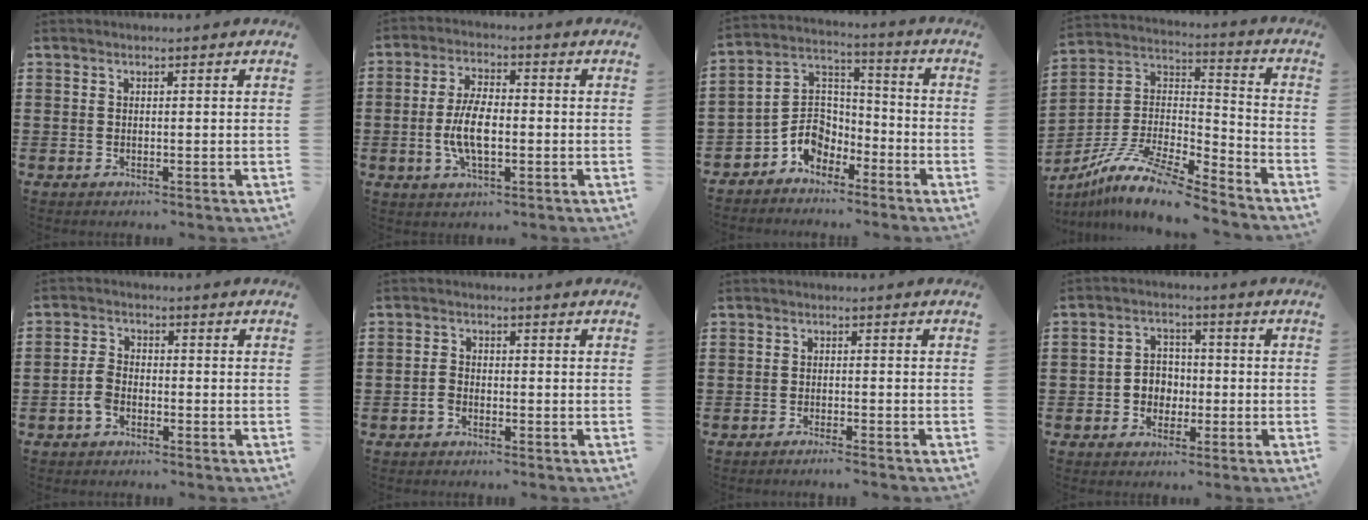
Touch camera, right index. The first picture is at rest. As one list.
[{"total": 6.9, "force": [-1.1, 2.9, 6.1], "torque": [-0.134, -0.003, -0.026]}, {"total": 6.8, "force": [-3.9, 5.1, 2.2], "torque": [-0.069, 0.008, -0.085]}, {"total": 11.5, "force": [-9.6, 1.8, 6.1], "torque": [-0.128, 0.013, -0.193]}, {"total": 3.2, "force": [-1.6, 1.8, 2.1], "torque": [-0.061, -0.002, -0.037]}, {"total": 1.7, "force": [-1.0, 1.1, 0.9], "torque": [-0.028, -0.001, -0.022]}, {"total": 1.5, "force": [-1.4, -0.5, 0.5], "torque": [-0.008, -0.002, -0.026]}, {"total": 3.7, "force": [-1.3, 3.2, 1.3], "torque": [-0.035, 0.009, -0.030]}]